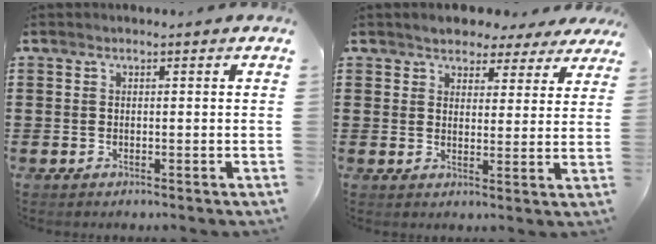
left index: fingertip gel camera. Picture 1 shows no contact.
{"total": 3.9, "force": [3.5, 1.6, 0.2], "torque": [-0.023, -0.005, 0.064]}